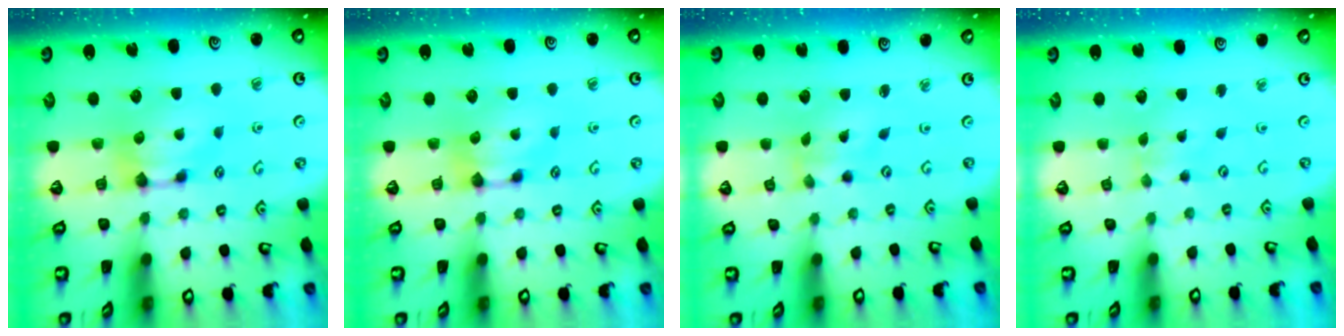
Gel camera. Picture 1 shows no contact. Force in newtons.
{"total": 0.0}
{"total": 2.4, "press": 2.2, "slide": 1.0}
{"total": 2.0, "press": 2.0, "slide": 0.1}